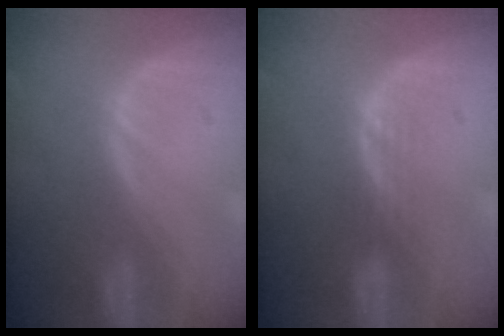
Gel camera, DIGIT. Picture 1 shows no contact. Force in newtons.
{"total": 1.9, "press": 1.9, "slide": 0.3}